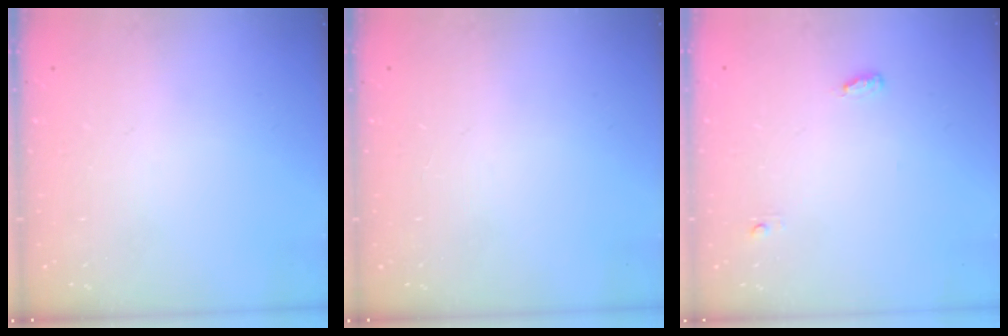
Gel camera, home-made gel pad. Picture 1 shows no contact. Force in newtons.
{"total": 0.0}
{"total": 3.9, "press": 3.8, "slide": 1.0}